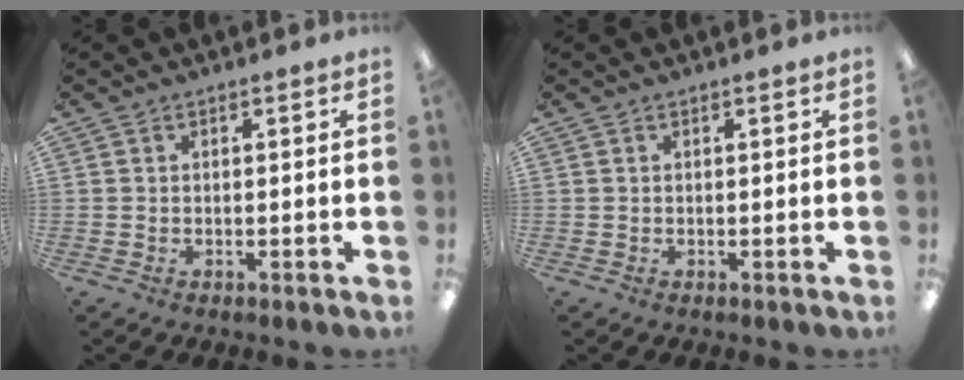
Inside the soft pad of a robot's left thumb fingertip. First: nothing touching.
{"total": 0.0}